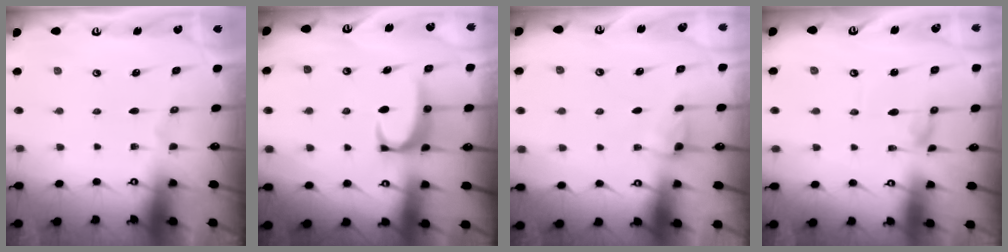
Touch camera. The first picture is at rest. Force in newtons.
{"total": 3.1, "press": 3.1, "slide": 0.3}
{"total": 1.7, "press": 1.6, "slide": 0.8}
{"total": 0.0}